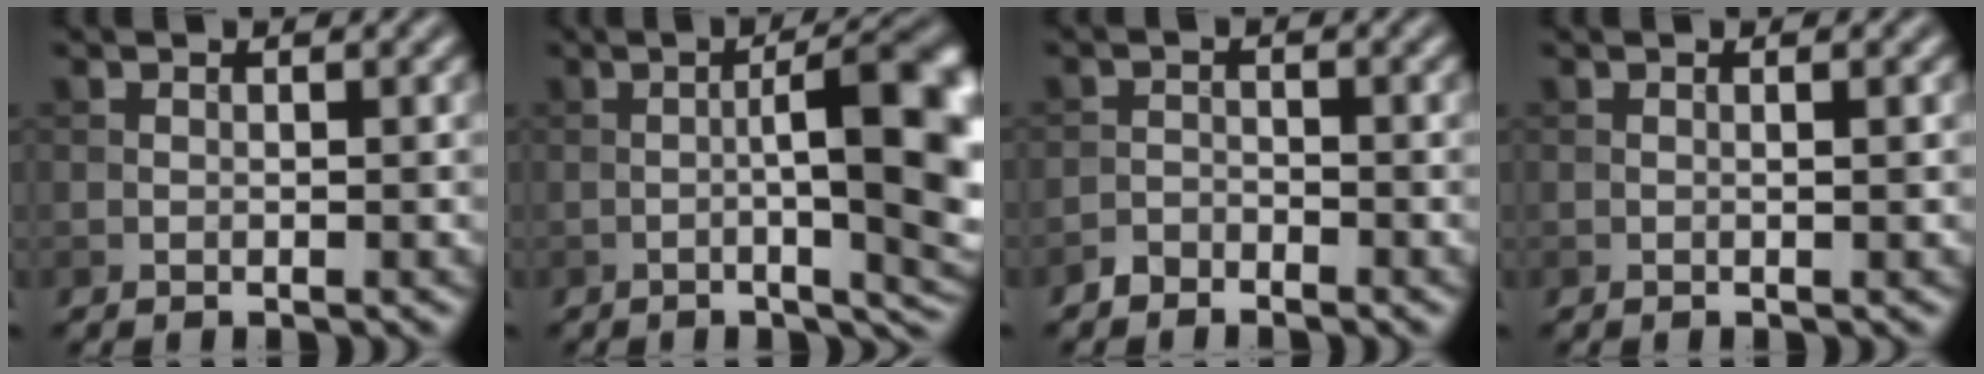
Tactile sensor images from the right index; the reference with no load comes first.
{"total": 12.8, "force": [-0.4, 3.6, 12.3], "torque": [-0.137, 0.004, -0.004]}
{"total": 1.5, "force": [-1.3, 0.6, 0.2], "torque": [0.001, 0.005, -0.029]}
{"total": 0.8, "force": [0.0, 0.2, 0.8], "torque": [-0.008, 0.003, -0.002]}